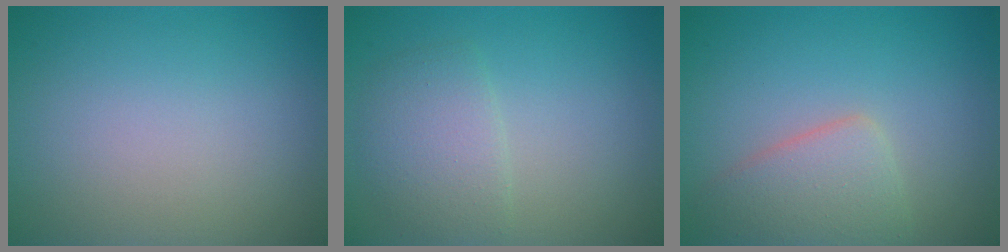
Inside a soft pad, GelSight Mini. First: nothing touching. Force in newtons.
{"total": 2.9, "press": 2.9, "slide": 0.1}
{"total": 3.5, "press": 3.5, "slide": 0.3}